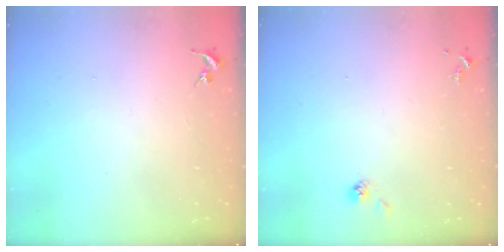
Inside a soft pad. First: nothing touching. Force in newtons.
{"total": 5.7, "press": 5.7, "slide": 0.3}